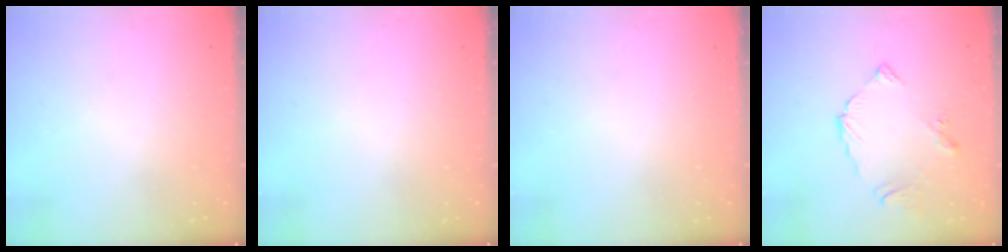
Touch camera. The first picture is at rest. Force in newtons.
{"total": 0.0}
{"total": 0.0}
{"total": 8.0, "press": 8.0, "slide": 0.5}